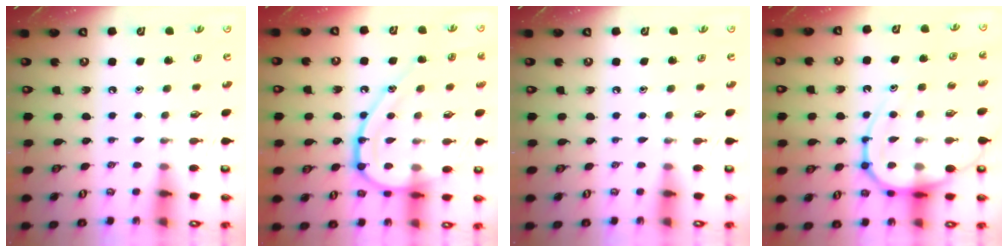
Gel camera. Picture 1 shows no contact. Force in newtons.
{"total": 18.1, "press": 18.0, "slide": 1.7}
{"total": 0.0}
{"total": 14.0, "press": 14.0, "slide": 1.4}